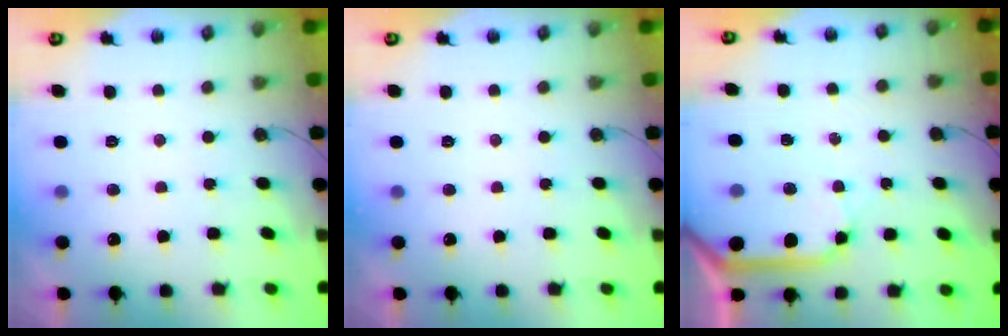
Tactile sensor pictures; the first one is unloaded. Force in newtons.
{"total": 0.0}
{"total": 10.2, "press": 10.1, "slide": 1.2}